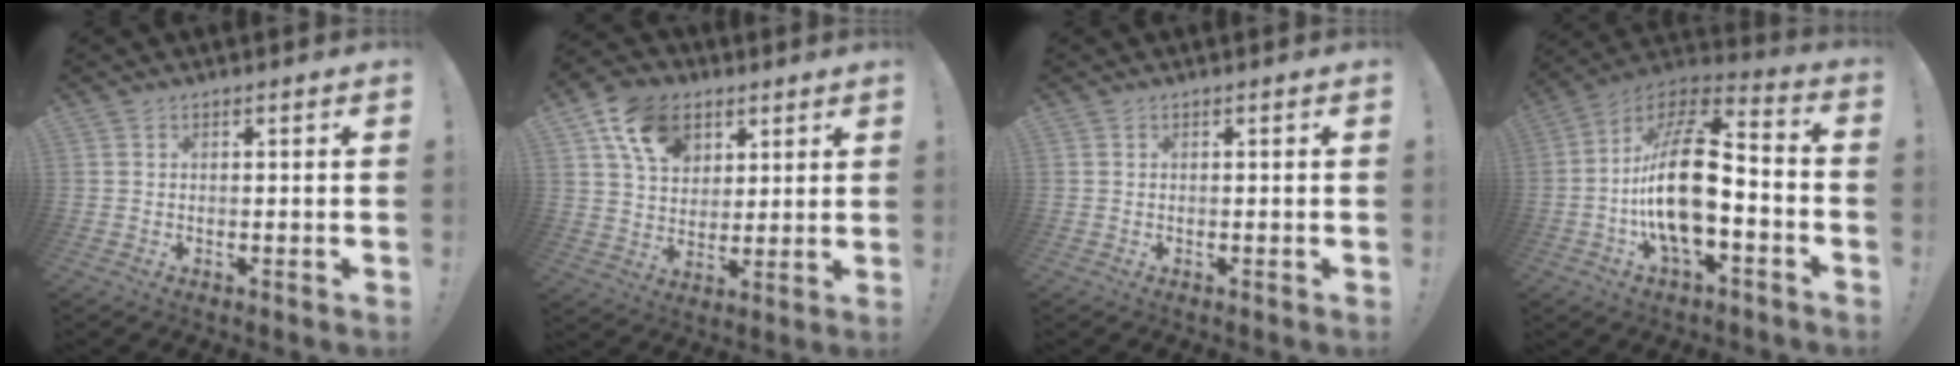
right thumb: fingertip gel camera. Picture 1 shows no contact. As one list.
[{"total": 14.2, "force": [6.6, 10.4, 7.0], "torque": [-0.107, -0.024, 0.129]}, {"total": 0.0}, {"total": 22.1, "force": [-3.8, 10.5, 19.0], "torque": [-0.354, 0.027, -0.063]}]